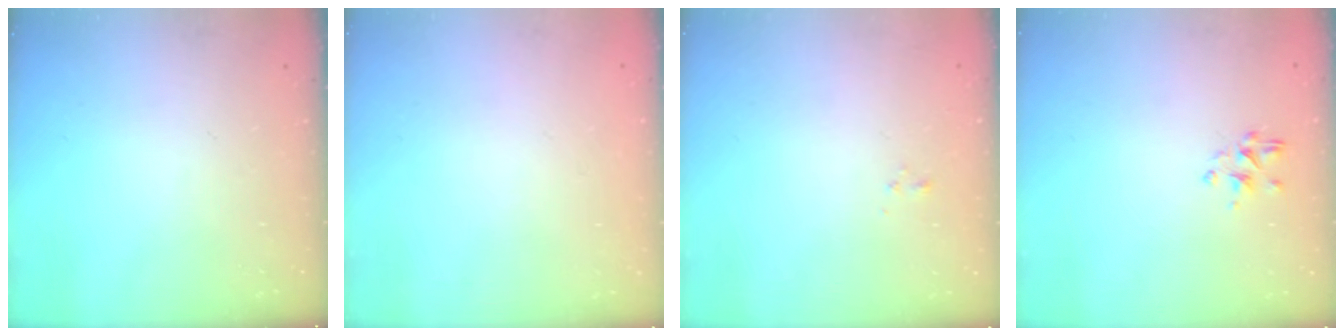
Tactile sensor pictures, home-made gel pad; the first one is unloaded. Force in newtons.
{"total": 1.9, "press": 1.9, "slide": 0.2}
{"total": 1.0, "press": 0.9, "slide": 0.4}
{"total": 2.3, "press": 2.1, "slide": 0.9}